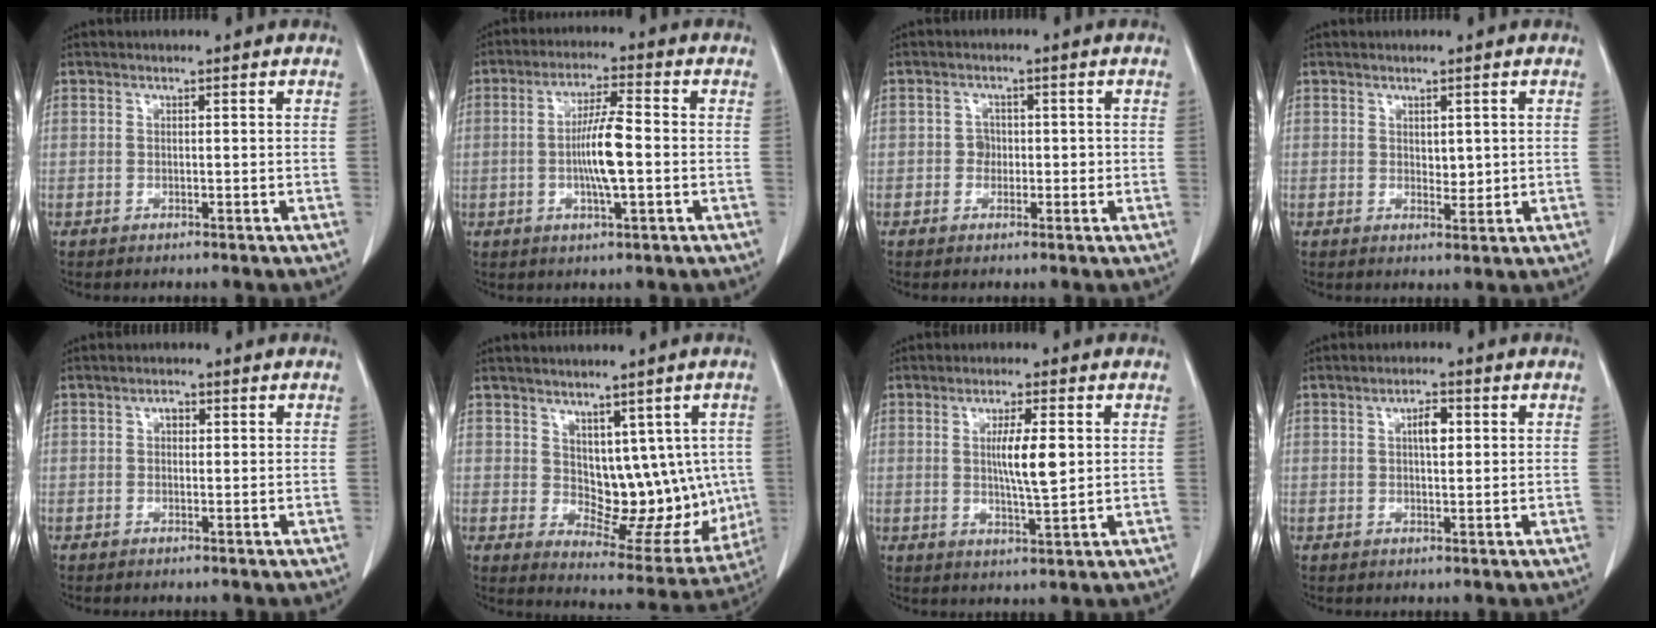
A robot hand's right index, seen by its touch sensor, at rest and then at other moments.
{"total": 7.7, "force": [-0.8, 1.0, 7.6], "torque": [-0.142, 0.003, -0.016]}
{"total": 2.1, "force": [-0.1, 1.9, 0.8], "torque": [-0.003, 0.009, -0.001]}
{"total": 2.0, "force": [0.5, 1.2, 1.5], "torque": [-0.021, -0.007, 0.009]}
{"total": 1.2, "force": [0.3, 0.9, 0.8], "torque": [-0.008, 0.006, 0.002]}
{"total": 12.0, "force": [1.5, 7.0, 9.7], "torque": [-0.101, 0.008, 0.046]}
{"total": 6.3, "force": [0.9, 0.8, 6.2], "torque": [-0.111, -0.003, 0.018]}
{"total": 3.3, "force": [0.8, 1.2, 2.9], "torque": [-0.051, 0.003, 0.010]}